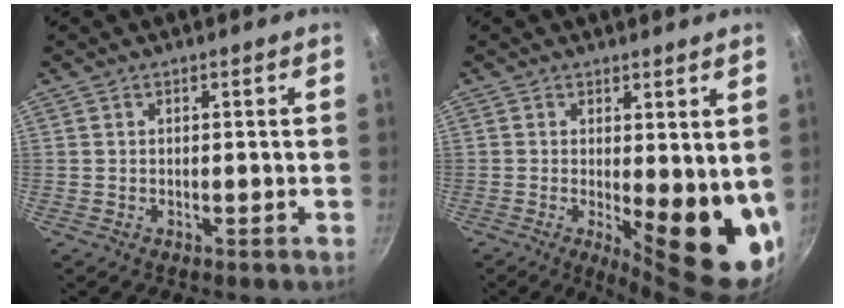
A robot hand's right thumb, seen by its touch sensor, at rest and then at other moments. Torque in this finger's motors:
{"motor_torque": [1.48, 3.53, 2.08, -0.55, 0.38]}